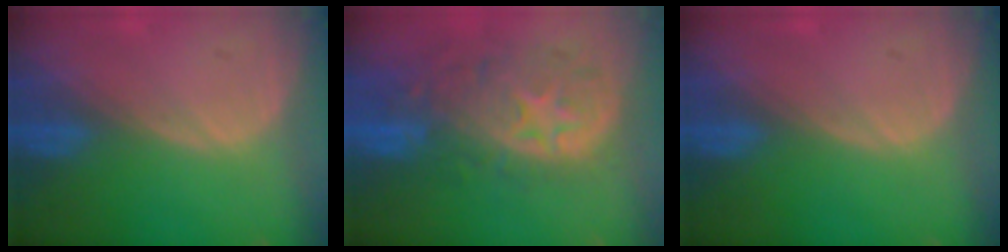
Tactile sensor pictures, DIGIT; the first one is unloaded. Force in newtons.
{"total": 11.0, "press": 9.8, "slide": 5.1}
{"total": 0.0}